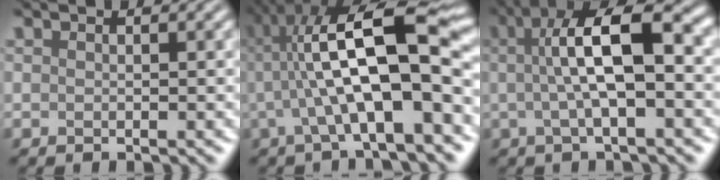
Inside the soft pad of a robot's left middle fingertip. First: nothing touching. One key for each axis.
{"total": 10.1, "fx": -0.9, "fy": 1.5, "fz": 9.9, "tx": -0.181, "ty": 0.004, "tz": 0.023}
{"total": 6.7, "fx": -0.1, "fy": 0.9, "fz": 6.6, "tx": -0.126, "ty": -0.007, "tz": 0.031}